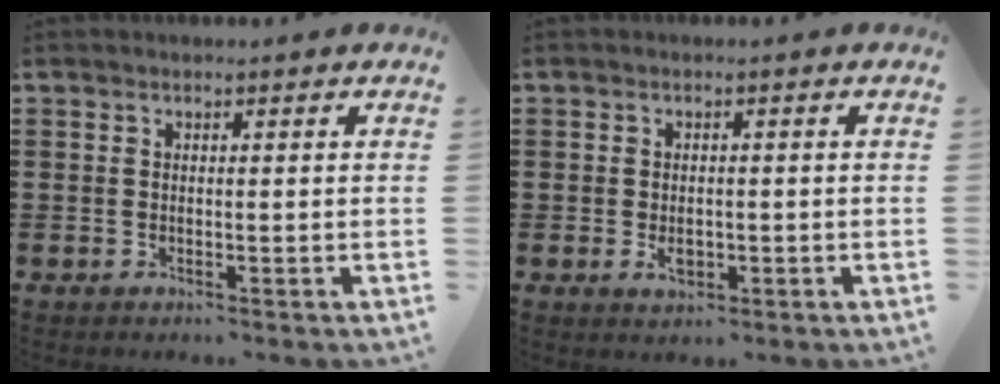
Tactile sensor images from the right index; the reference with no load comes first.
{"total": 2.1, "force": [-0.5, 1.3, 1.6], "torque": [-0.030, 0.001, -0.009]}